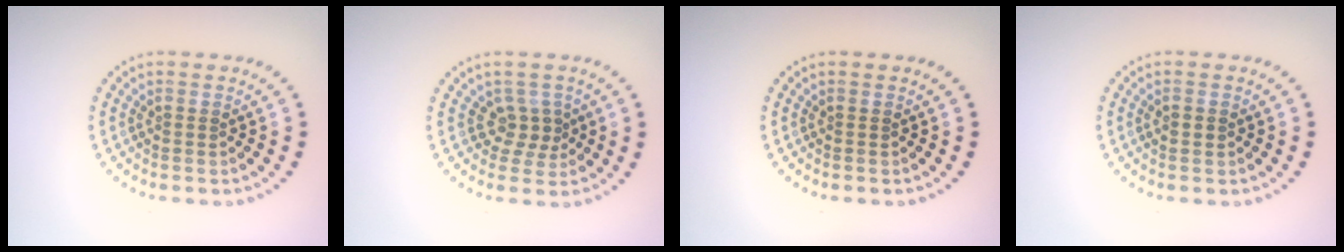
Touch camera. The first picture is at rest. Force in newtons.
{"total": 2.1, "press": 1.7, "slide": 1.2}
{"total": 0.0}
{"total": 1.1, "press": 1.1, "slide": 0.2}